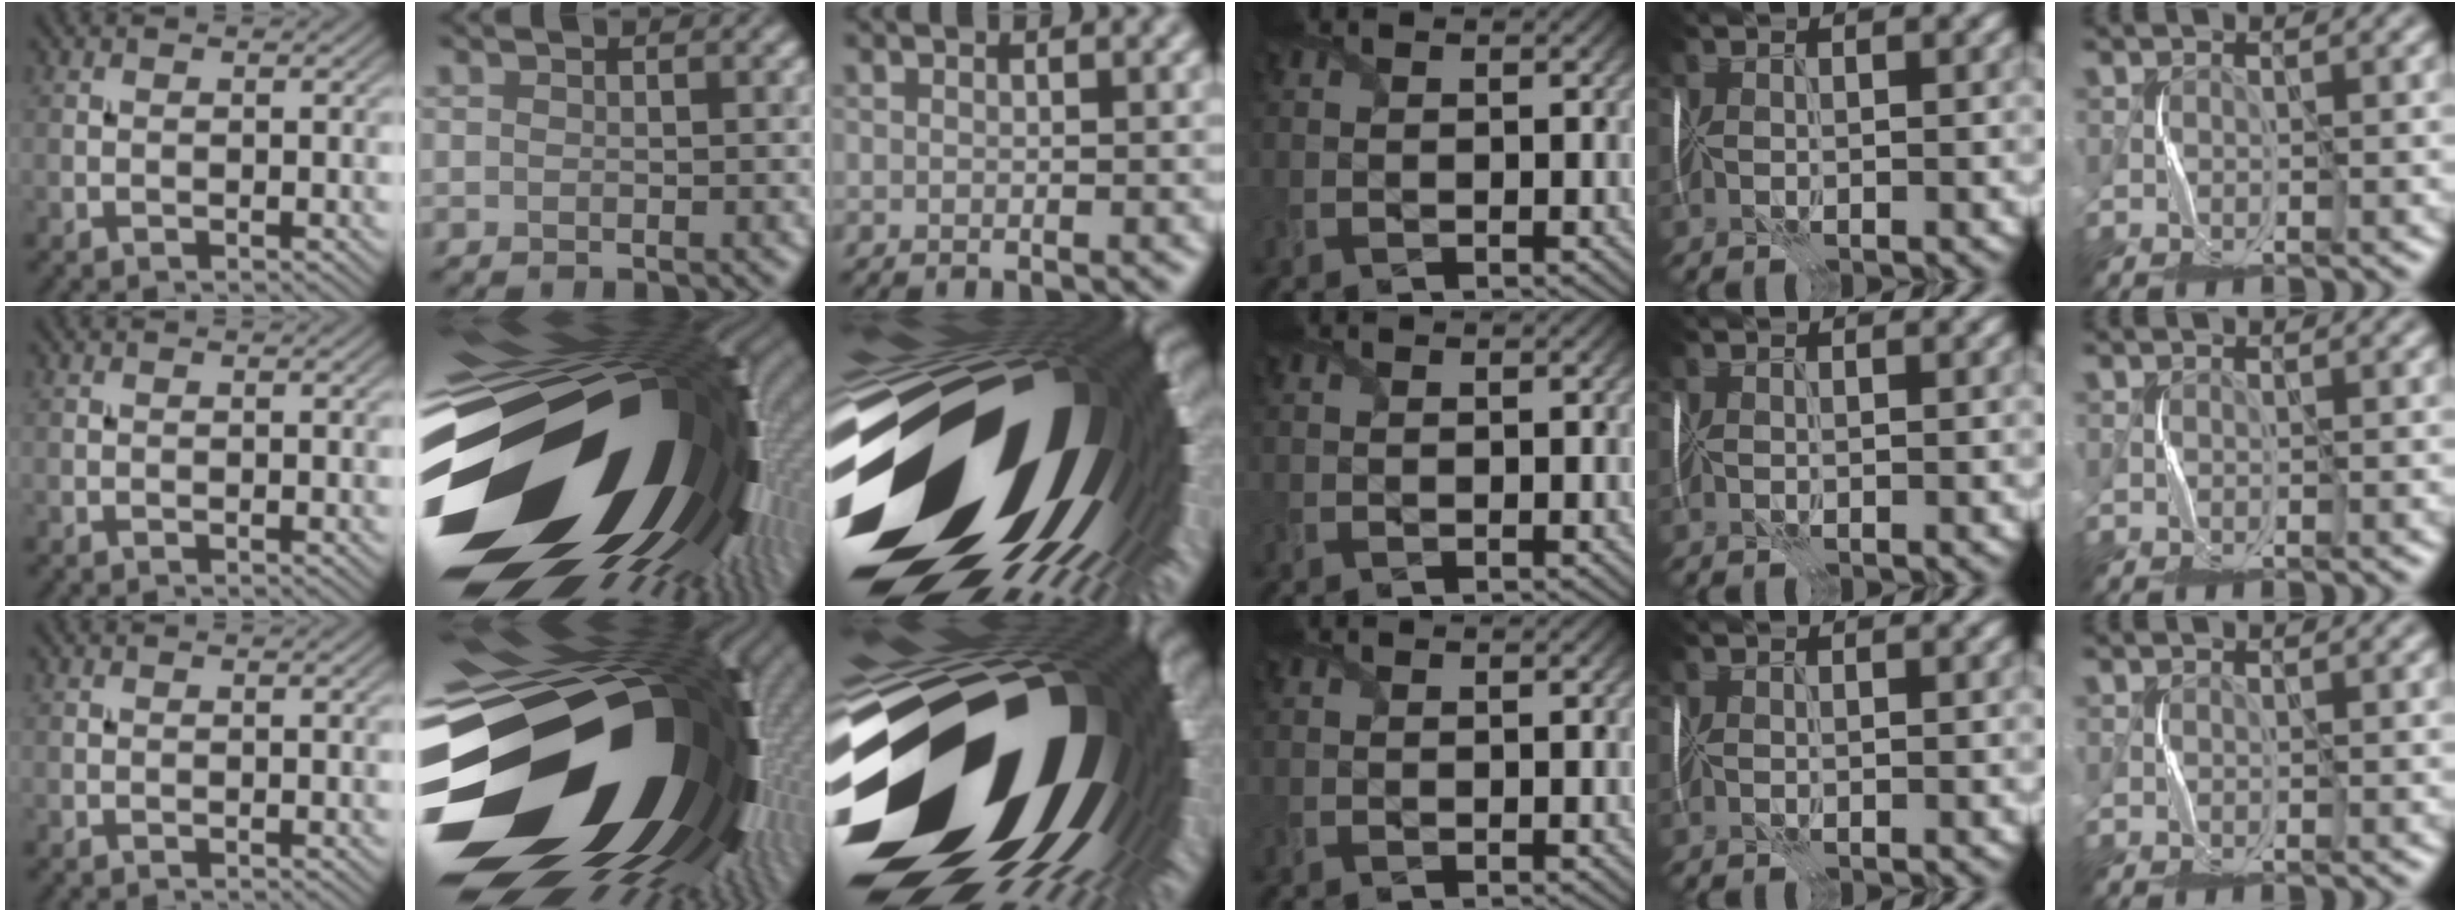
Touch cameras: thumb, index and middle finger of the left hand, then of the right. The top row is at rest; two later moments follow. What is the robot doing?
{"motion": "fold", "object": "shipping label"}